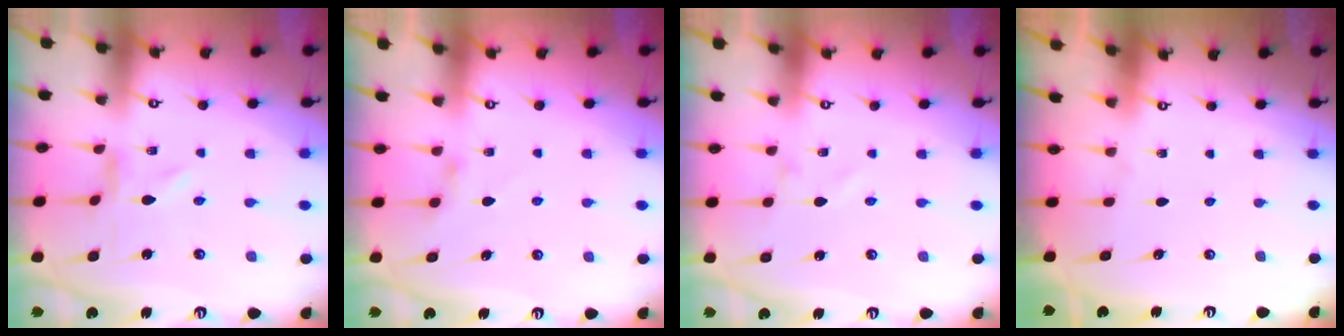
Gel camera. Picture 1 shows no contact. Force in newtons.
{"total": 2.4, "press": 2.3, "slide": 0.5}
{"total": 1.3, "press": 1.3, "slide": 0.0}
{"total": 0.0}